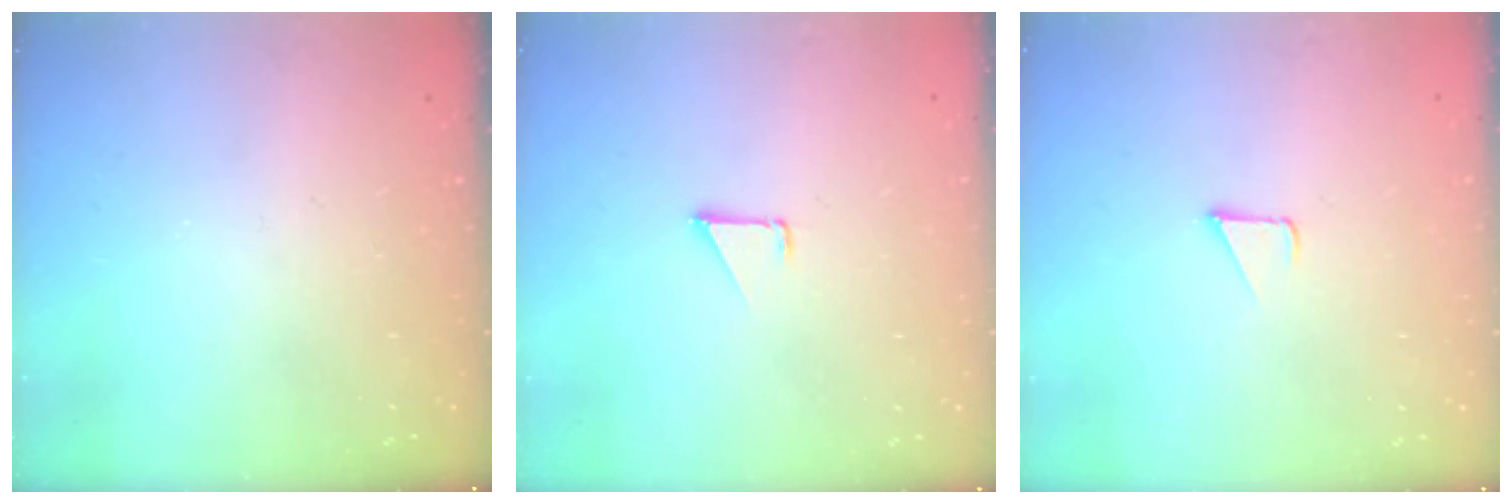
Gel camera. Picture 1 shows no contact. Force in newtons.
{"total": 1.0, "press": 1.0, "slide": 0.1}
{"total": 1.6, "press": 1.6, "slide": 0.1}